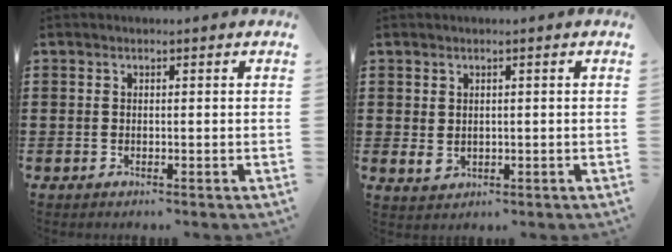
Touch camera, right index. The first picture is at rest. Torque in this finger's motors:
{"motor_torque": [1.36, 0.78, 0.19, 0.04]}